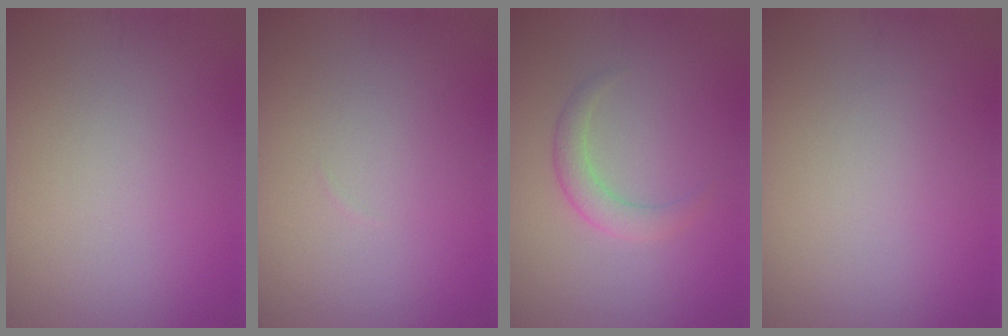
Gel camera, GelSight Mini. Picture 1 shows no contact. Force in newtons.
{"total": 0.0}
{"total": 2.2, "press": 2.2, "slide": 0.0}
{"total": 0.0}